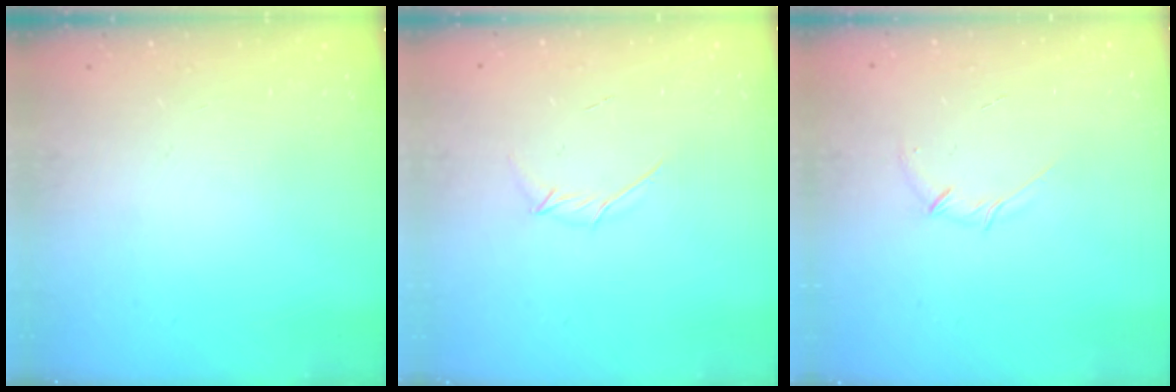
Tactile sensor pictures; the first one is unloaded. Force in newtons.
{"total": 4.2, "press": 4.2, "slide": 0.8}
{"total": 3.6, "press": 3.4, "slide": 1.2}